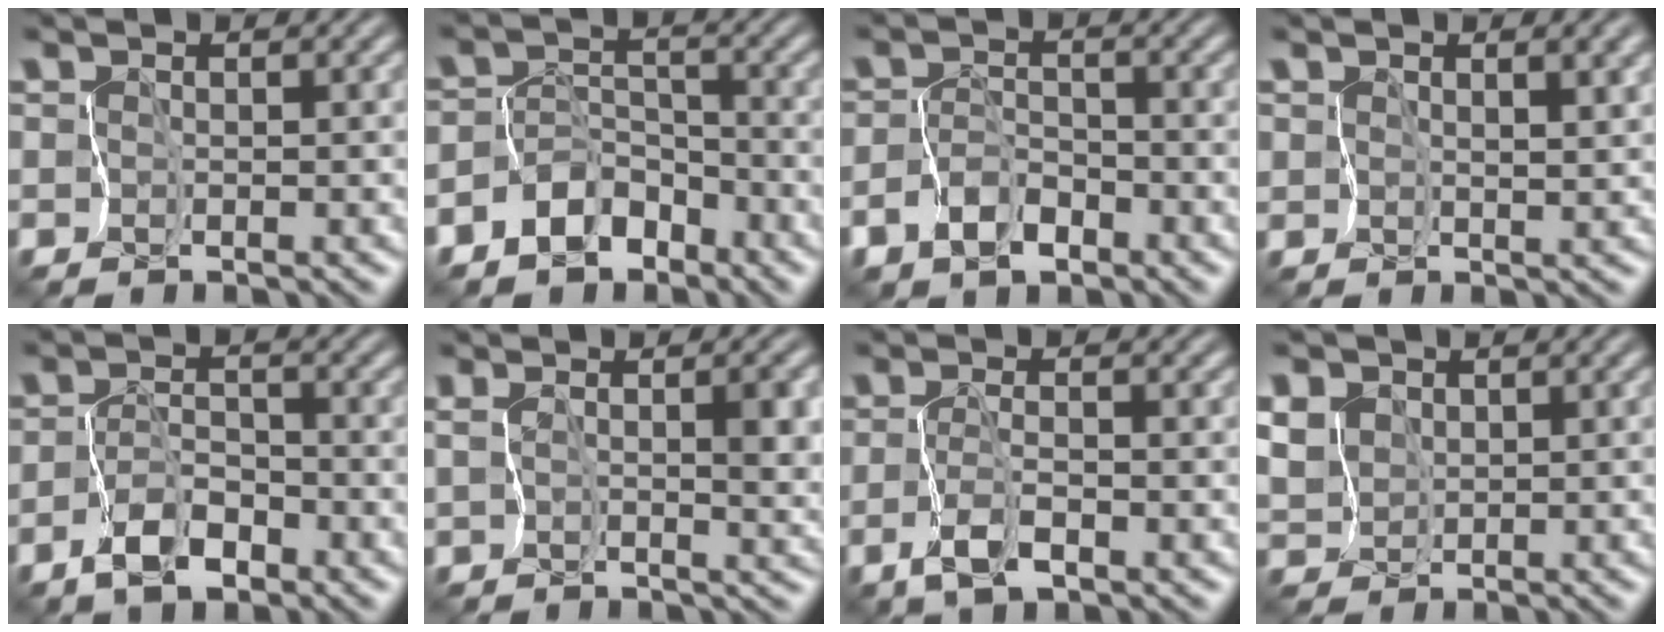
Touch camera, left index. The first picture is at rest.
{"total": 4.8, "force": [-3.5, 3.1, 1.1], "torque": [0.005, 0.017, -0.071]}
{"total": 2.7, "force": [-1.6, 1.7, 1.3], "torque": [-0.027, 0.006, -0.032]}
{"total": 3.8, "force": [2.2, 1.9, 2.5], "torque": [-0.025, 0.010, 0.037]}
{"total": 2.9, "force": [-1.7, 1.3, 1.8], "torque": [-0.031, 0.008, -0.034]}
{"total": 3.6, "force": [0.8, 1.2, 3.3], "torque": [-0.052, -0.003, 0.021]}
{"total": 2.0, "force": [-0.7, 0.4, 1.8], "torque": [-0.041, 0.005, -0.014]}
{"total": 5.6, "force": [2.5, 4.4, 2.3], "torque": [-0.064, 0.026, 0.039]}